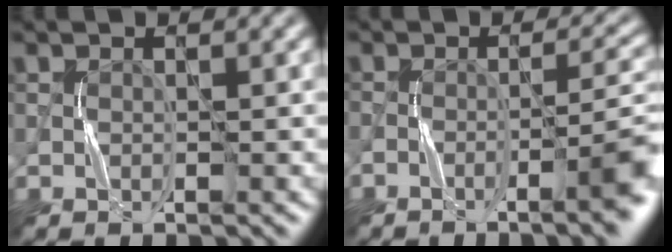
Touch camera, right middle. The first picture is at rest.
{"total": 5.8, "force": [-3.0, 1.2, 4.9], "torque": [-0.058, 0.008, -0.051]}